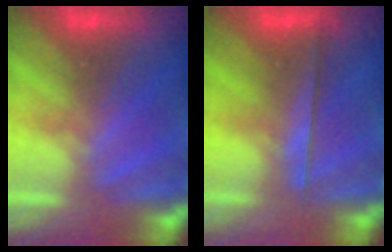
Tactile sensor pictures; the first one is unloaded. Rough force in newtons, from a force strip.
{"total": 2.2}